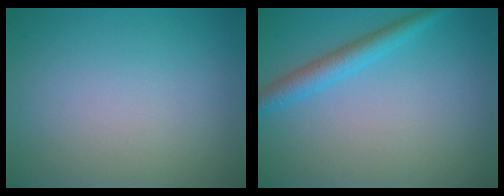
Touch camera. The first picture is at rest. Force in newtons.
{"total": 2.8, "press": 2.7, "slide": 0.2}